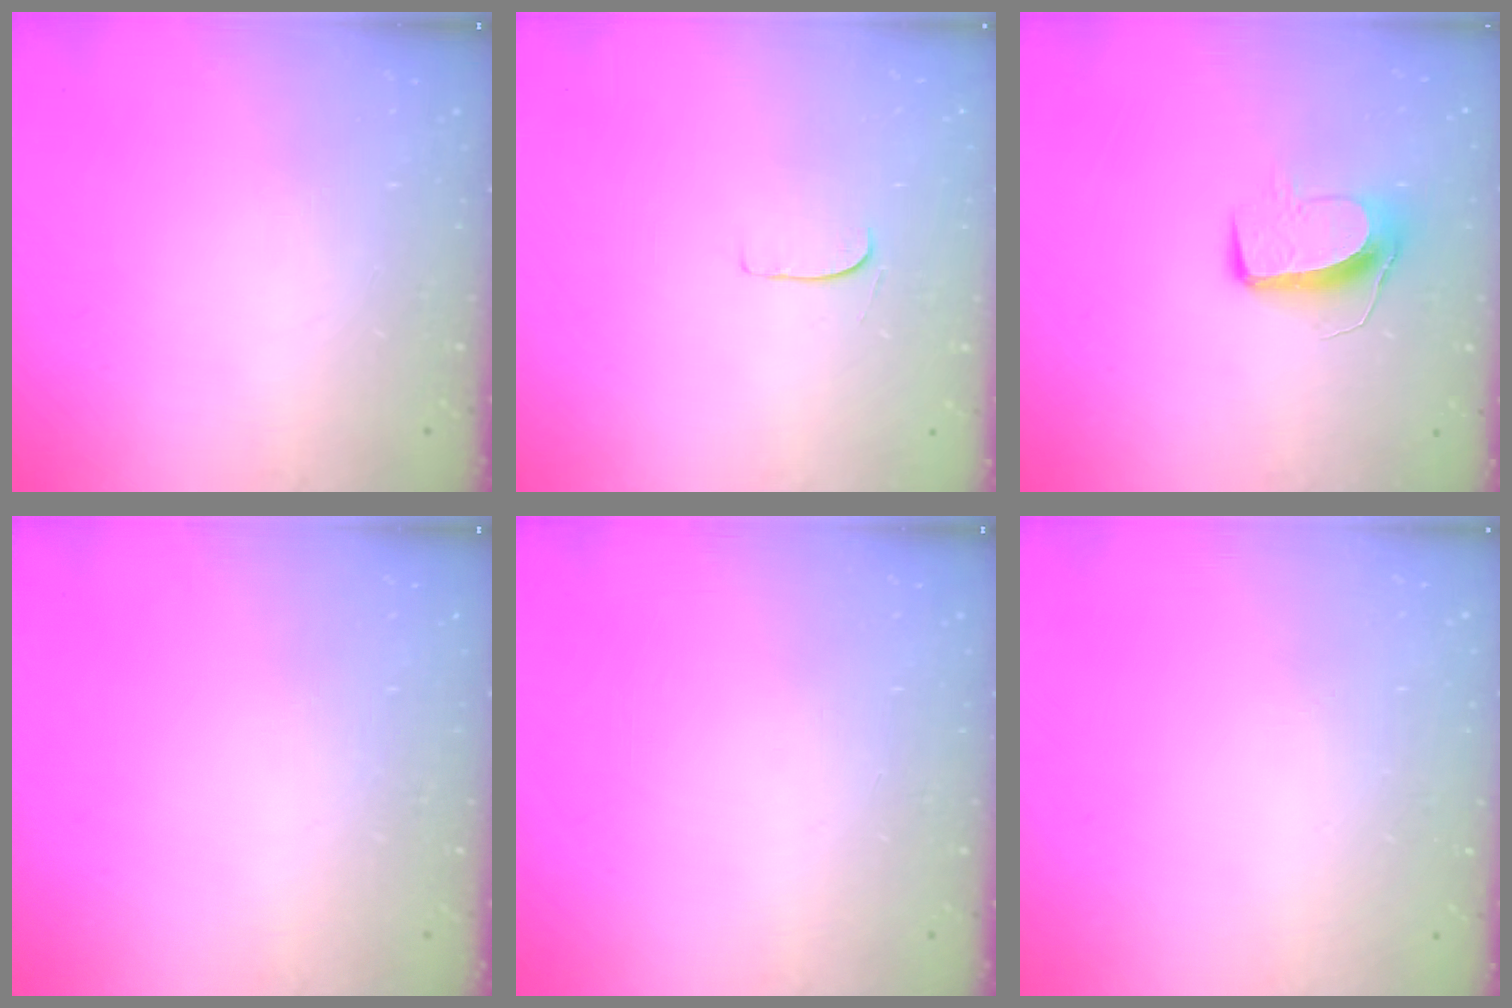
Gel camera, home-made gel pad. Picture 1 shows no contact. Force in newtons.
{"total": 5.1, "press": 5.1, "slide": 0.4}
{"total": 10.4, "press": 10.4, "slide": 0.4}
{"total": 0.0}
{"total": 0.0}
{"total": 0.0}